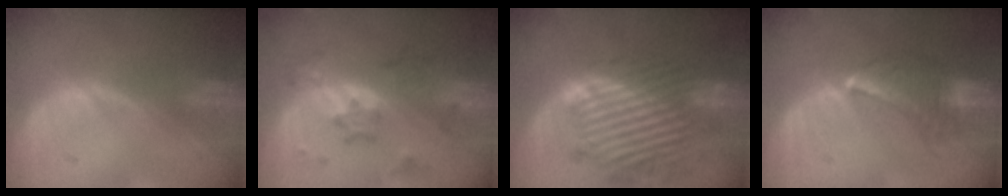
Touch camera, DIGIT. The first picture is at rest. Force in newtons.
{"total": 6.5, "press": 6.4, "slide": 0.7}
{"total": 12.9, "press": 11.5, "slide": 5.8}
{"total": 6.8, "press": 6.1, "slide": 2.9}